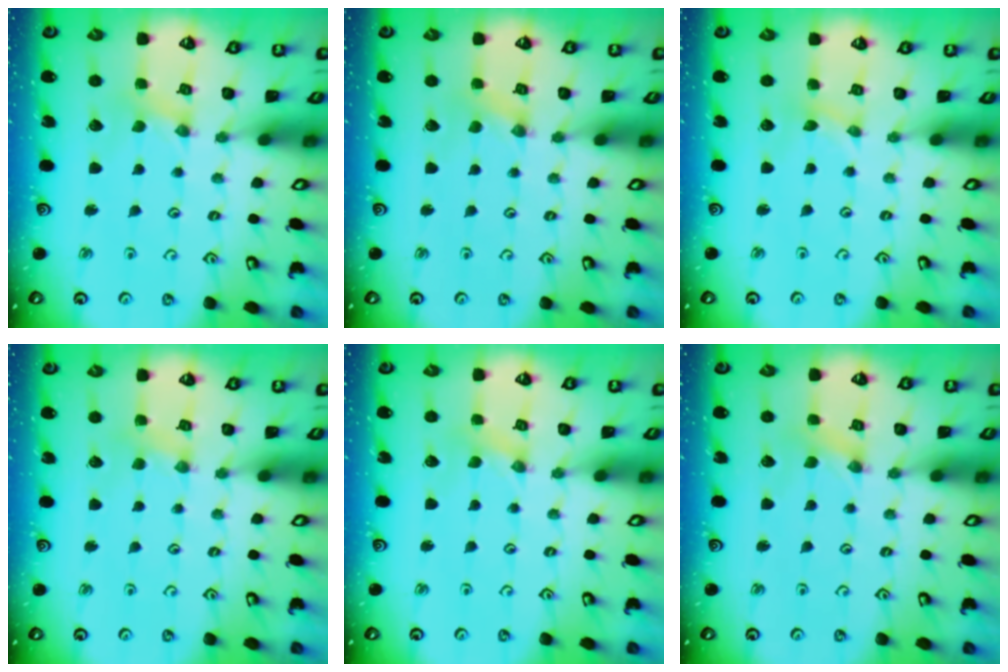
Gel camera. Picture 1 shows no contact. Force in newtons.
{"total": 0.0}
{"total": 0.0}
{"total": 2.9, "press": 2.9, "slide": 0.4}
{"total": 0.0}
{"total": 0.0}